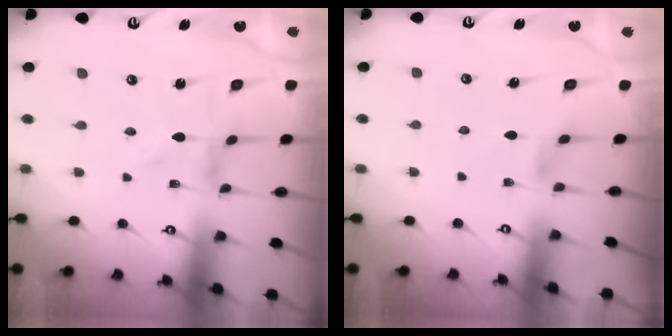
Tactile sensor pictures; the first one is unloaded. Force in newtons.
{"total": 2.2, "press": 2.1, "slide": 0.5}